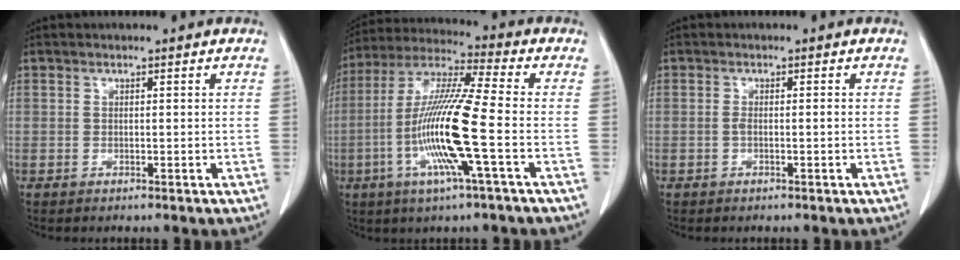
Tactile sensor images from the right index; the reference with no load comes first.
{"total": 14.7, "force": [-3.6, -0.4, 14.2], "torque": [-0.289, -0.008, -0.081]}
{"total": 1.0, "force": [-0.3, 0.1, 1.0], "torque": [-0.018, 0.000, -0.004]}